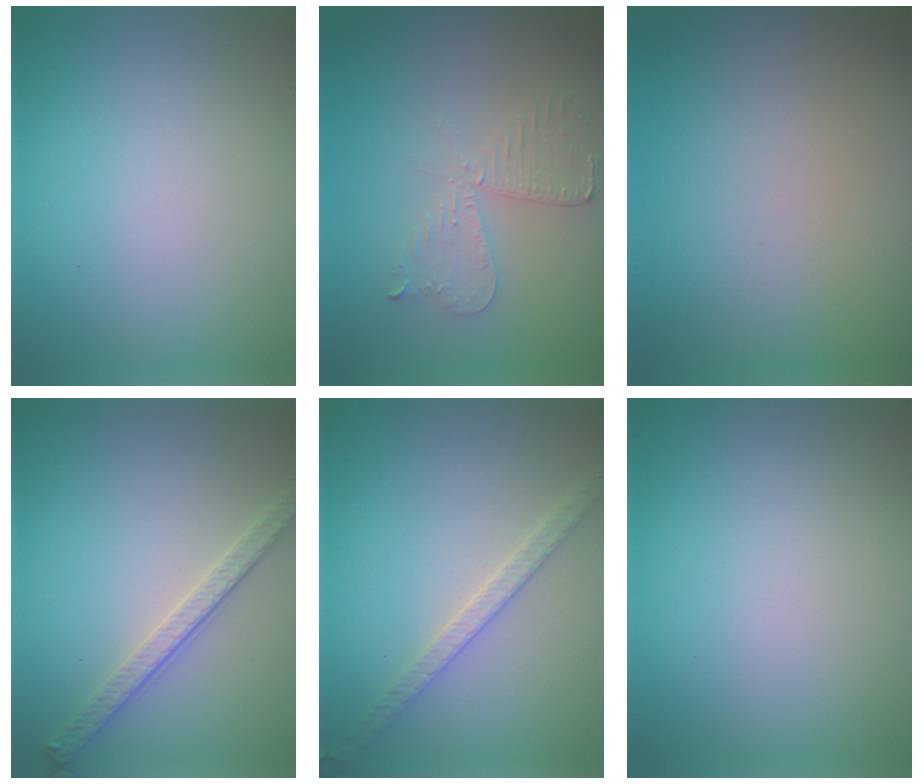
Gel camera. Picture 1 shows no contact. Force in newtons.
{"total": 2.6, "press": 2.5, "slide": 0.5}
{"total": 0.0}
{"total": 2.8, "press": 2.7, "slide": 0.8}
{"total": 2.5, "press": 2.4, "slide": 0.4}
{"total": 0.0}